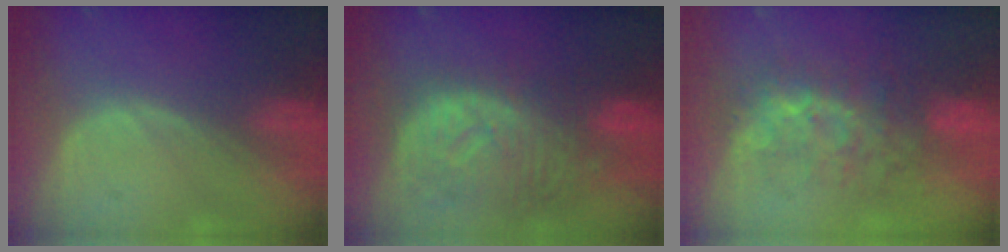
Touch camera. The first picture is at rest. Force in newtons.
{"total": 10.8, "press": 9.7, "slide": 4.8}
{"total": 8.0, "press": 7.6, "slide": 2.4}